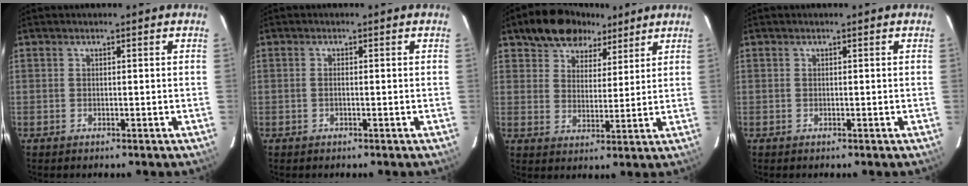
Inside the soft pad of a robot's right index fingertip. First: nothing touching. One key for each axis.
{"total": 0.9, "fx": -0.2, "fy": 0.1, "fz": 0.9, "tx": -0.018, "ty": 0.001, "tz": -0.005}
{"total": 10.9, "fx": 7.3, "fy": 6.9, "fz": 4.4, "tx": -0.089, "ty": 0.037, "tz": 0.125}
{"total": 0.0}